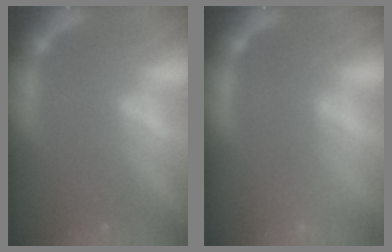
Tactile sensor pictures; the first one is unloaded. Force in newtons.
{"total": 3.0}